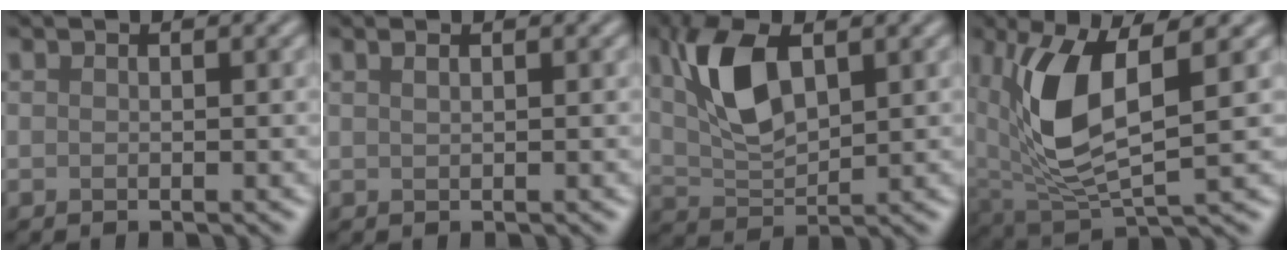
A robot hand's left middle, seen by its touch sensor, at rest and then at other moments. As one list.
[{"total": 1.1, "force": [0.6, 0.6, 0.8], "torque": [0.001, -0.002, 0.000]}, {"total": 6.6, "force": [2.1, 3.2, 5.3], "torque": [-0.119, 0.008, 0.046]}, {"total": 8.3, "force": [1.7, 3.6, 7.3], "torque": [-0.170, -0.009, 0.041]}]